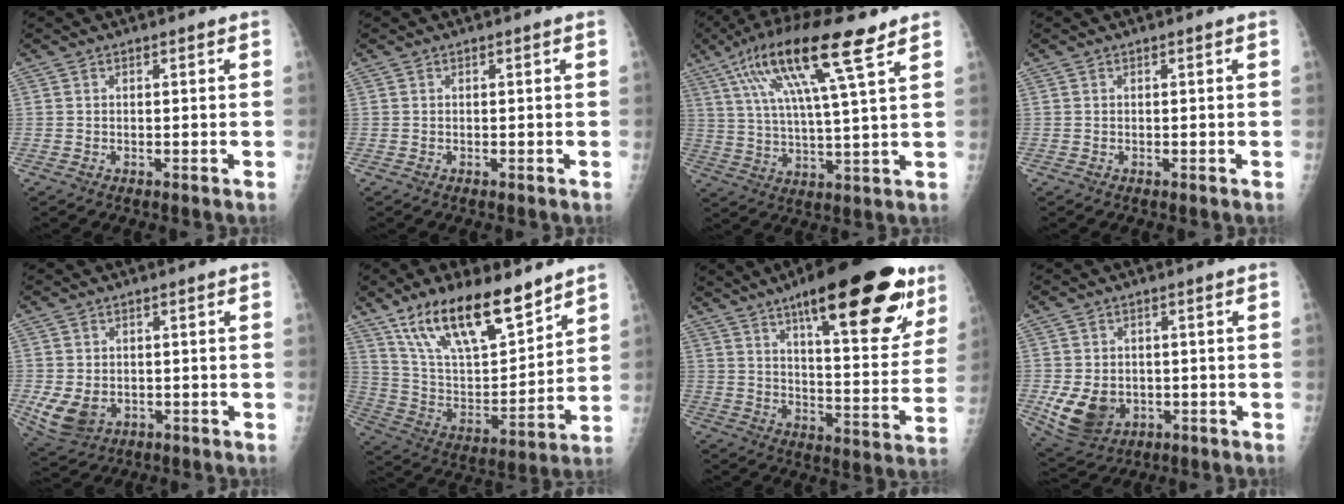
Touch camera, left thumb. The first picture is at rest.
{"total": 0.0}
{"total": 17.1, "force": [8.9, 2.6, 14.4], "torque": [-0.273, -0.009, 0.156]}
{"total": 0.0}
{"total": 7.0, "force": [-1.3, 5.3, 4.4], "torque": [-0.077, -0.007, -0.010]}
{"total": 21.4, "force": [14.7, 7.8, 13.5], "torque": [-0.200, -0.063, 0.271]}
{"total": 27.7, "force": [15.8, 8.3, 21.1], "torque": [-0.264, -0.049, 0.230]}
{"total": 9.4, "force": [-1.7, 7.4, 5.5], "torque": [-0.090, -0.001, -0.012]}